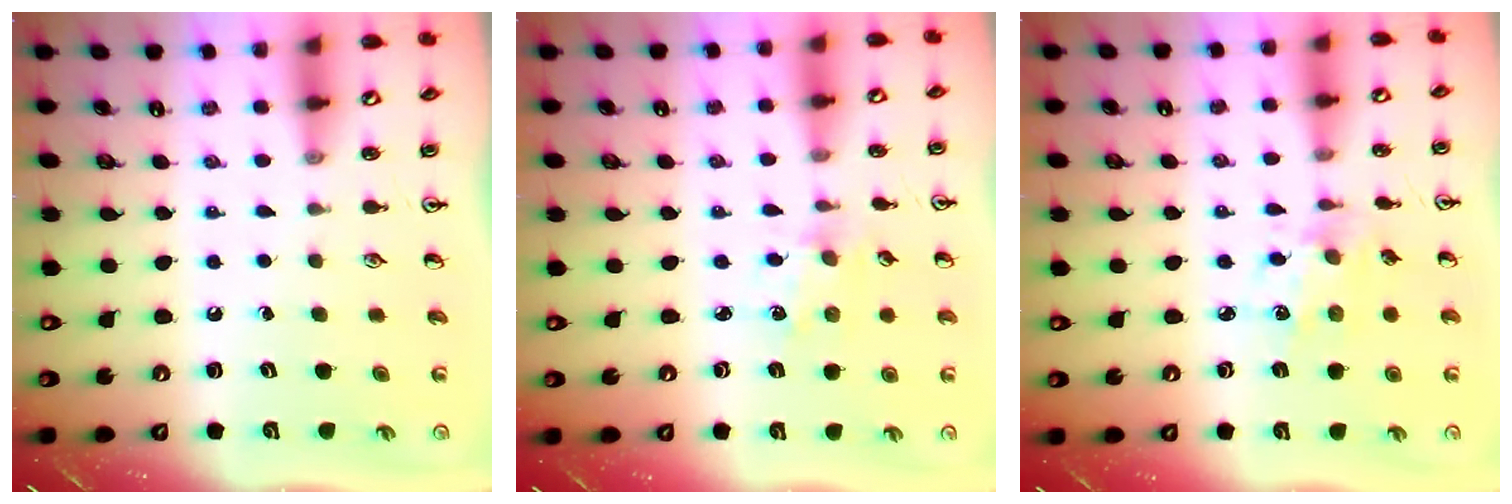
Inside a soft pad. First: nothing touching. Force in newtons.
{"total": 1.6, "press": 1.5, "slide": 0.3}
{"total": 5.1, "press": 4.9, "slide": 1.4}